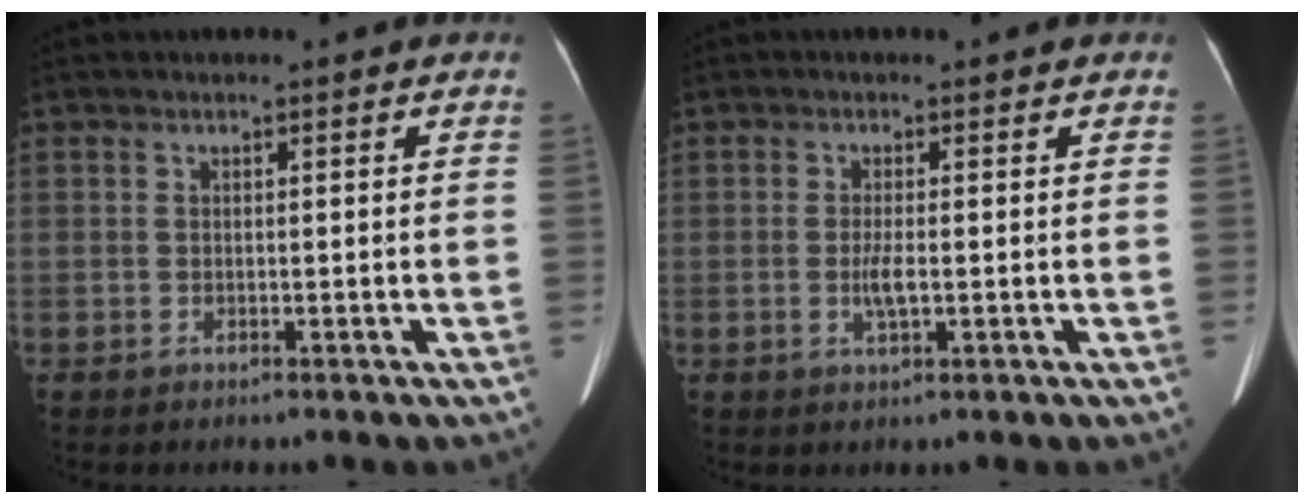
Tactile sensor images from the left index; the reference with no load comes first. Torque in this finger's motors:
{"motor_torque": [0.41, 0.17, 0.04, 0.01]}